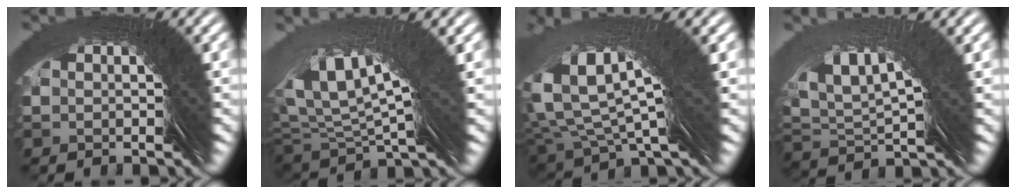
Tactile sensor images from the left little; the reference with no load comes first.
{"total": 5.7, "force": [3.8, -2.1, 3.7], "torque": [-0.058, 0.042, 0.062]}
{"total": 5.5, "force": [4.1, -0.4, 3.7], "torque": [-0.069, 0.049, 0.057]}
{"total": 4.2, "force": [3.2, -2.3, 1.5], "torque": [-0.020, 0.032, 0.050]}